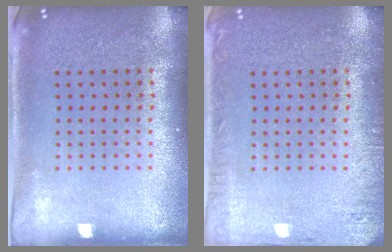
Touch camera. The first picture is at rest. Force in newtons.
{"total": 1.9, "press": 1.9, "slide": 0.2}